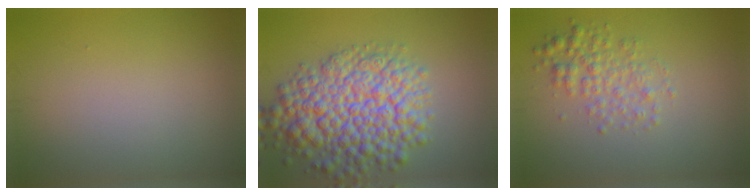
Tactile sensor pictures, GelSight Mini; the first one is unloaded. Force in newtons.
{"total": 10.2, "press": 10.2, "slide": 0.4}
{"total": 2.9, "press": 2.9, "slide": 0.0}